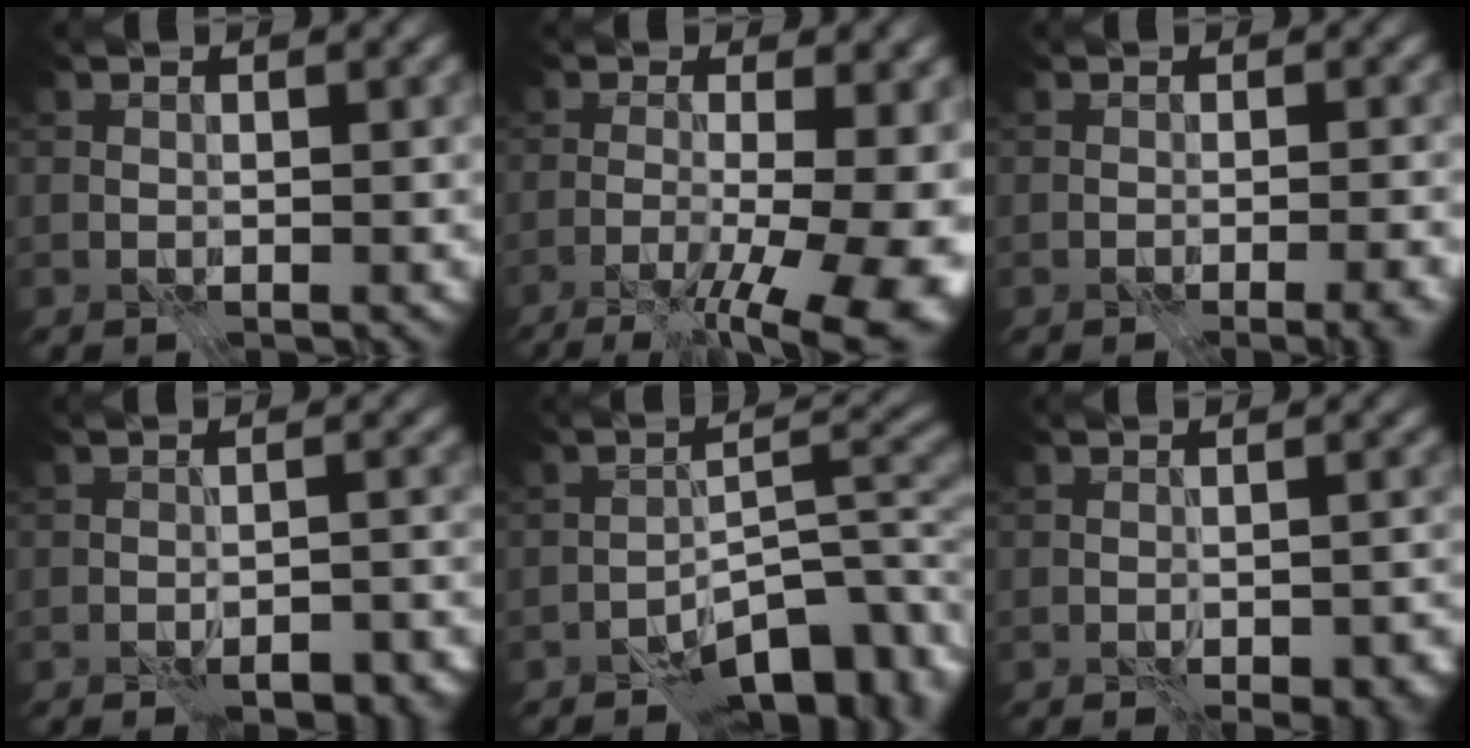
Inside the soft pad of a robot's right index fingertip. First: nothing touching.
{"total": 12.9, "force": [-3.7, 4.6, 11.5], "torque": [-0.122, -0.010, -0.051]}
{"total": 2.6, "force": [-1.6, 0.5, 2.0], "torque": [-0.026, -0.003, -0.021]}
{"total": 4.4, "force": [-2.9, 2.1, 2.5], "torque": [-0.024, 0.009, -0.038]}
{"total": 7.5, "force": [-4.8, 2.8, 5.1], "torque": [-0.060, 0.009, -0.083]}
{"total": 4.1, "force": [-2.0, 2.2, 2.9], "torque": [-0.034, 0.001, -0.025]}